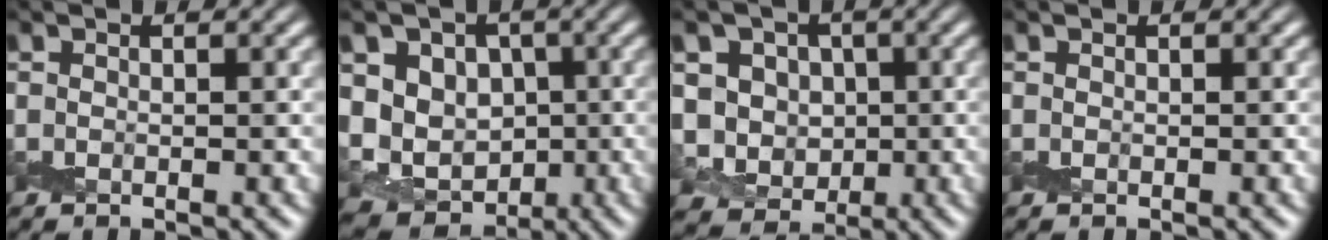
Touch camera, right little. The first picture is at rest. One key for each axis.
{"total": 7.1, "fx": 0.2, "fy": 6.0, "fz": 3.8, "tx": -0.046, "ty": -0.008, "tz": -0.004}
{"total": 4.8, "fx": 0.0, "fy": 4.3, "fz": 2.1, "tx": -0.040, "ty": -0.006, "tz": -0.009}
{"total": 0.0}